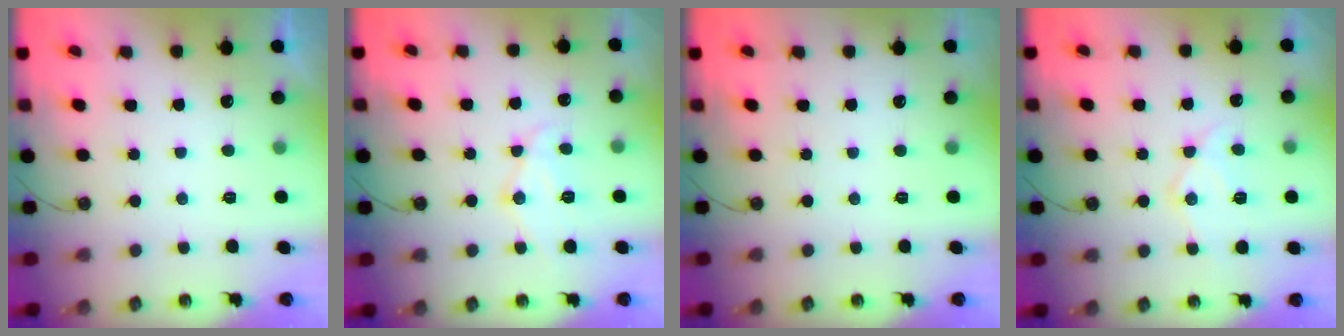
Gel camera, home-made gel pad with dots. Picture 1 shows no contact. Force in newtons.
{"total": 11.4, "press": 11.3, "slide": 1.0}
{"total": 0.0}
{"total": 12.0, "press": 12.0, "slide": 1.0}